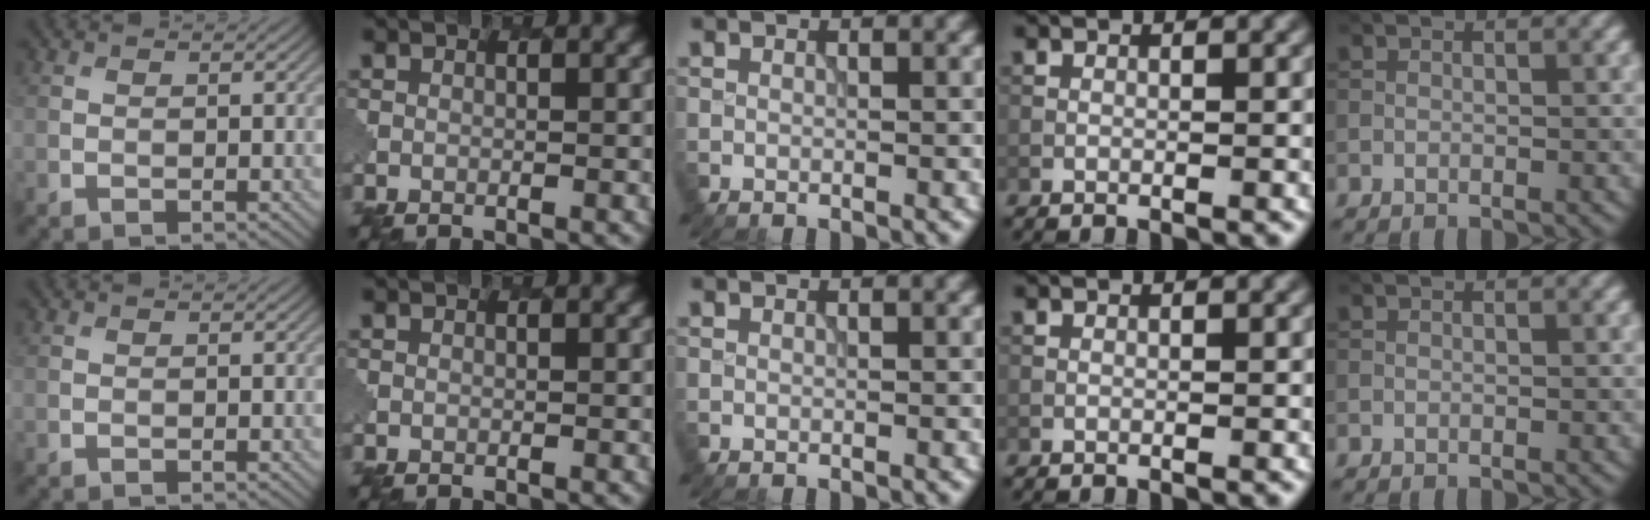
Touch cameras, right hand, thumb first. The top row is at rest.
{}